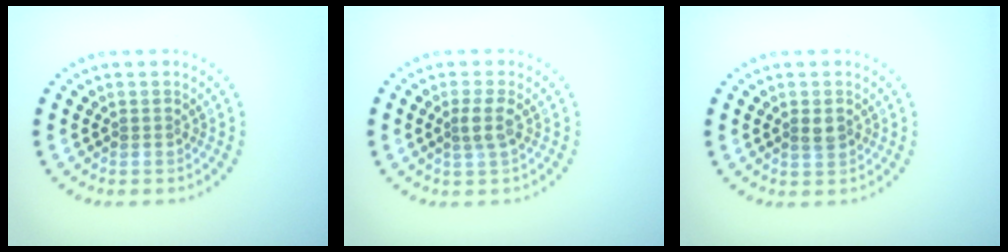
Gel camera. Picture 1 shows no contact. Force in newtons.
{"total": 1.7, "press": 1.4, "slide": 1.0}
{"total": 1.3, "press": 1.3, "slide": 0.2}